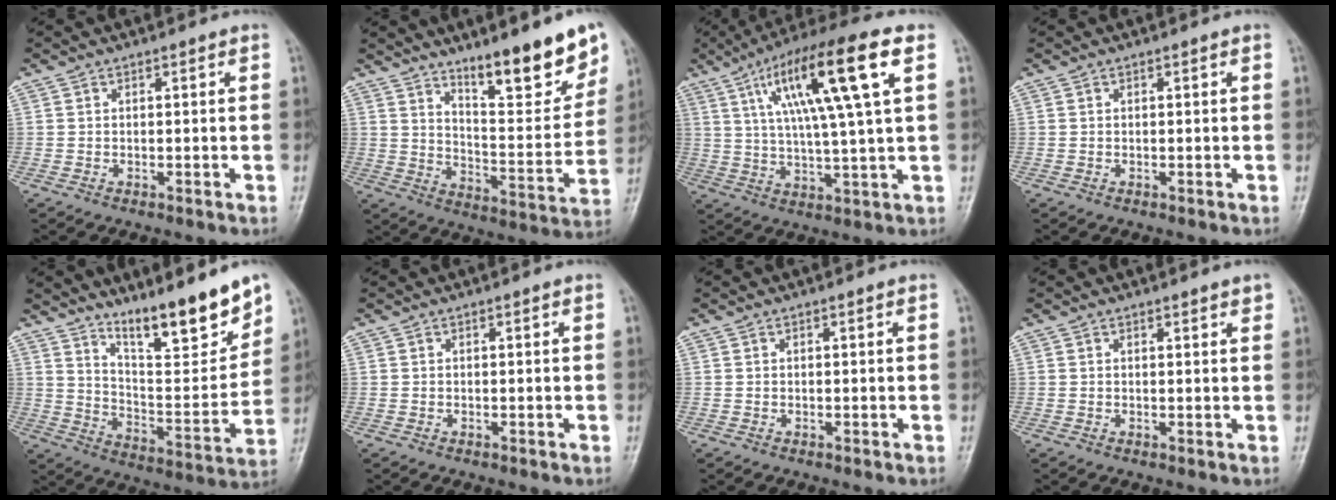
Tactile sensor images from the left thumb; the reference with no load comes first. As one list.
[{"total": 16.4, "force": [11.2, 4.1, 11.3], "torque": [-0.129, -0.078, 0.182]}, {"total": 17.8, "force": [6.5, 2.3, 16.4], "torque": [-0.294, 0.004, 0.104]}, {"total": 0.0}, {"total": 16.2, "force": [11.9, 3.5, 10.4], "torque": [-0.129, -0.084, 0.205]}, {"total": 0.0}, {"total": 0.0}, {"total": 1.4, "force": [1.1, 0.3, 0.8], "torque": [-0.007, -0.004, 0.014]}]